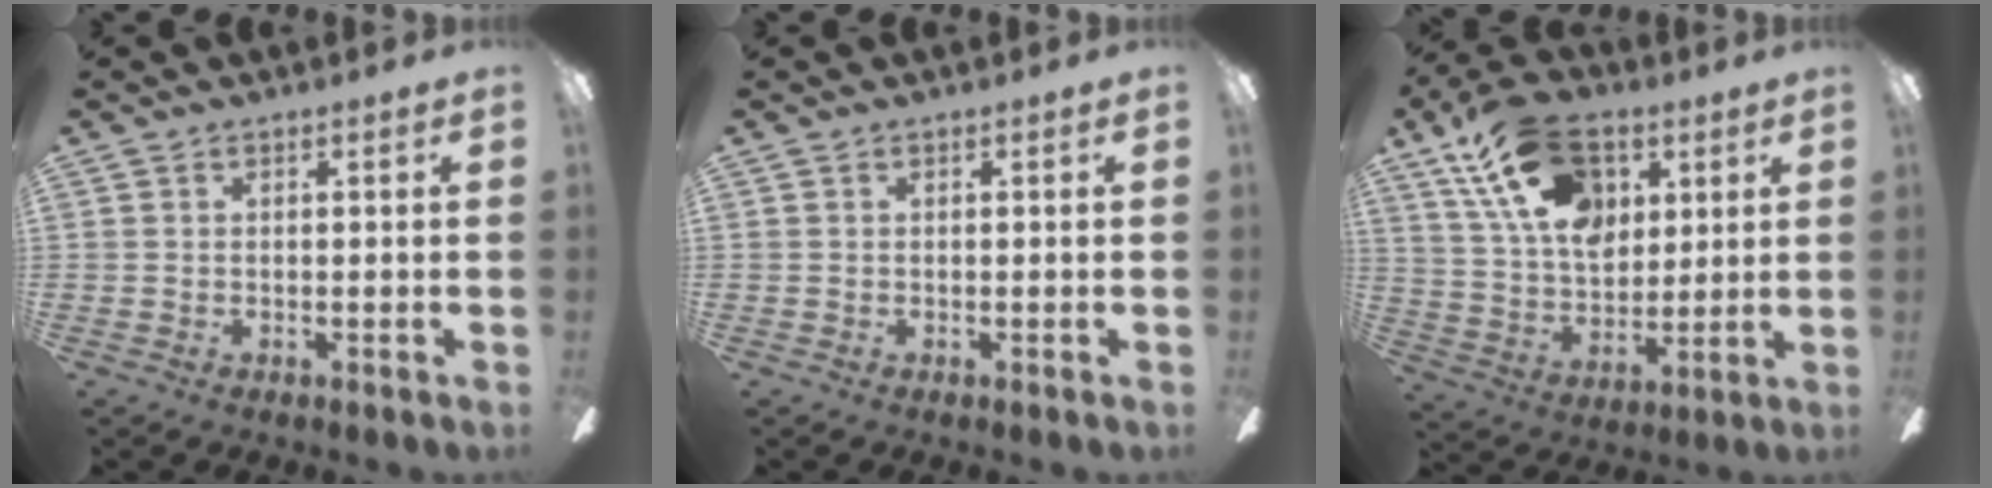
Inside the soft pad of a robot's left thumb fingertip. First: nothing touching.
{"total": 0.0}
{"total": 19.6, "force": [9.8, 12.2, 11.7], "torque": [-0.202, -0.018, 0.185]}